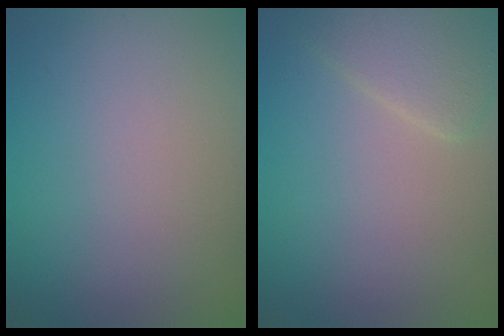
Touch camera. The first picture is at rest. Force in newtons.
{"total": 3.1, "press": 3.0, "slide": 0.4}